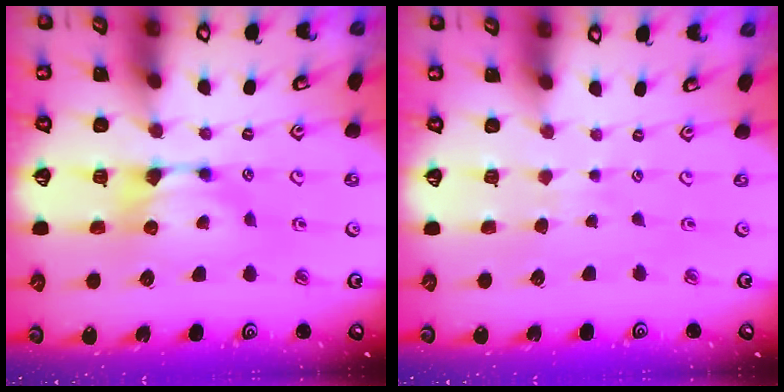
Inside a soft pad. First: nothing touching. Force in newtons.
{"total": 4.3, "press": 4.2, "slide": 0.3}